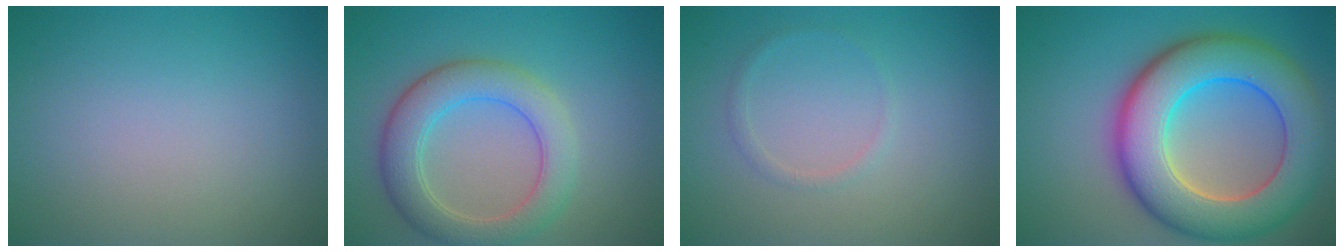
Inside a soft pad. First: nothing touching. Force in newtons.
{"total": 5.4, "press": 5.4, "slide": 0.4}
{"total": 0.9, "press": 0.9, "slide": 0.1}
{"total": 11.4, "press": 11.4, "slide": 0.5}